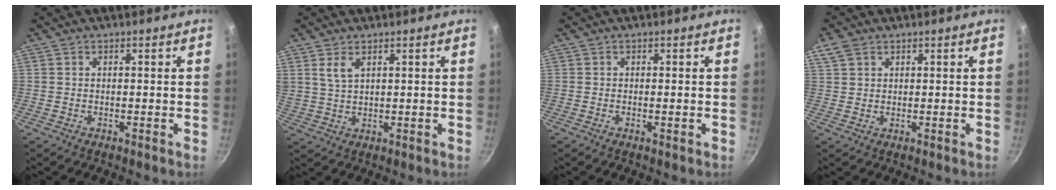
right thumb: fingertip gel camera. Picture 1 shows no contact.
{"total": 4.0, "force": [2.1, 1.8, 2.9], "torque": [-0.053, -0.008, 0.045]}
{"total": 0.9, "force": [-0.2, 0.2, 0.9], "torque": [-0.019, 0.000, -0.005]}
{"total": 3.5, "force": [1.9, 2.4, 1.6], "torque": [-0.024, 0.000, 0.039]}